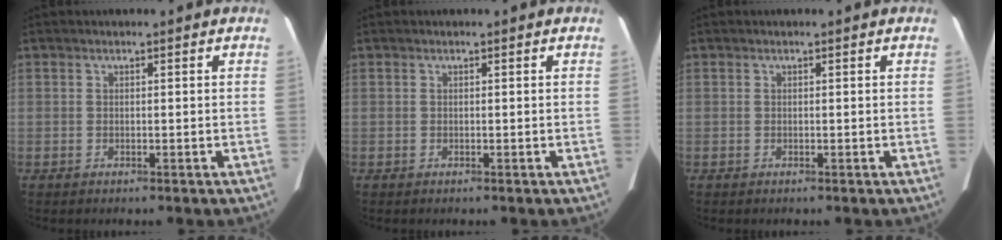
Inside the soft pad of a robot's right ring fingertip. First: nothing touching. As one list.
[{"total": 0.0}, {"total": 0.0}]